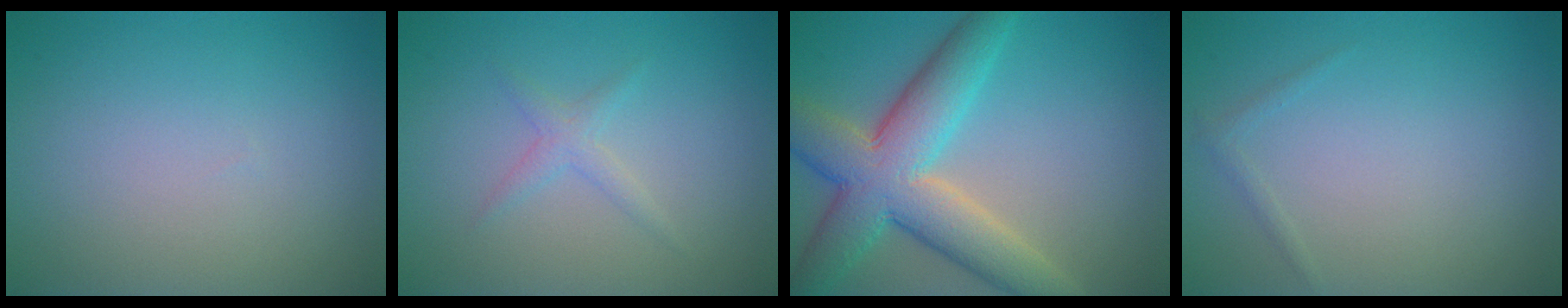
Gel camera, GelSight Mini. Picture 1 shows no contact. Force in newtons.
{"total": 1.3, "press": 1.3, "slide": 0.1}
{"total": 9.1, "press": 9.1, "slide": 0.5}
{"total": 0.6, "press": 0.6, "slide": 0.1}